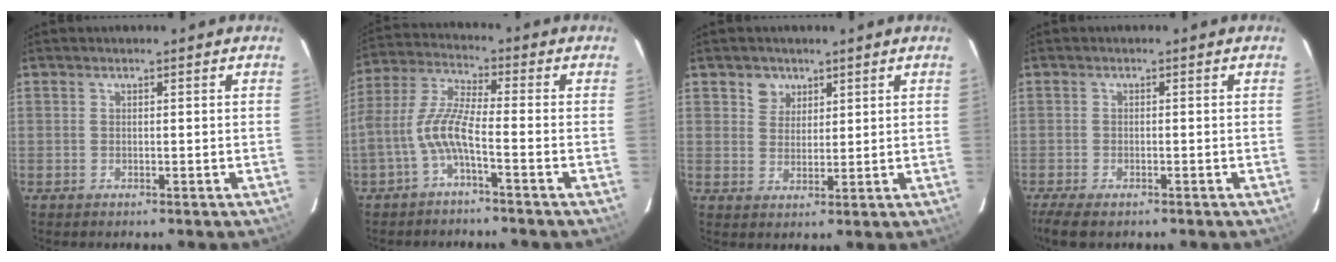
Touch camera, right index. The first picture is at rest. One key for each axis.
{"total": 7.6, "fx": -3.3, "fy": 1.1, "fz": 6.7, "tx": -0.159, "ty": 0.012, "tz": -0.065}
{"total": 3.8, "fx": 2.2, "fy": 3.0, "fz": 0.6, "tx": 0.003, "ty": 0.010, "tz": 0.040}
{"total": 5.2, "fx": -3.9, "fy": 1.6, "fz": 3.1, "tx": -0.075, "ty": -0.021, "tz": -0.072}